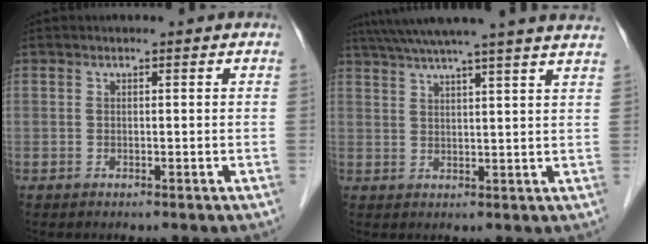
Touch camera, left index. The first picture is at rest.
{"total": 18.6, "force": [16.2, -1.3, 9.1], "torque": [-0.158, 0.010, 0.212]}